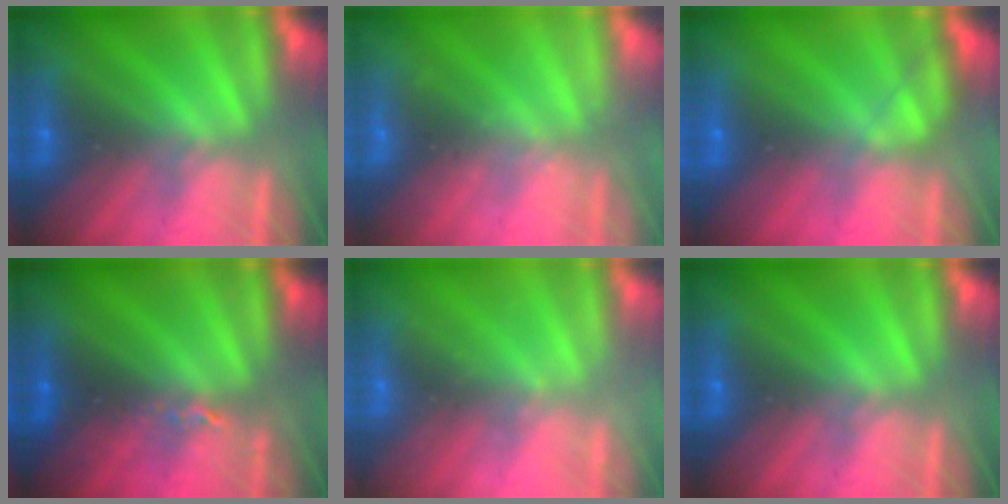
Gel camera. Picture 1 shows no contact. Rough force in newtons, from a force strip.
{"total": 2.2}
{"total": 1.7}
{"total": 2.4}
{"total": 2.0}
{"total": 0.0}